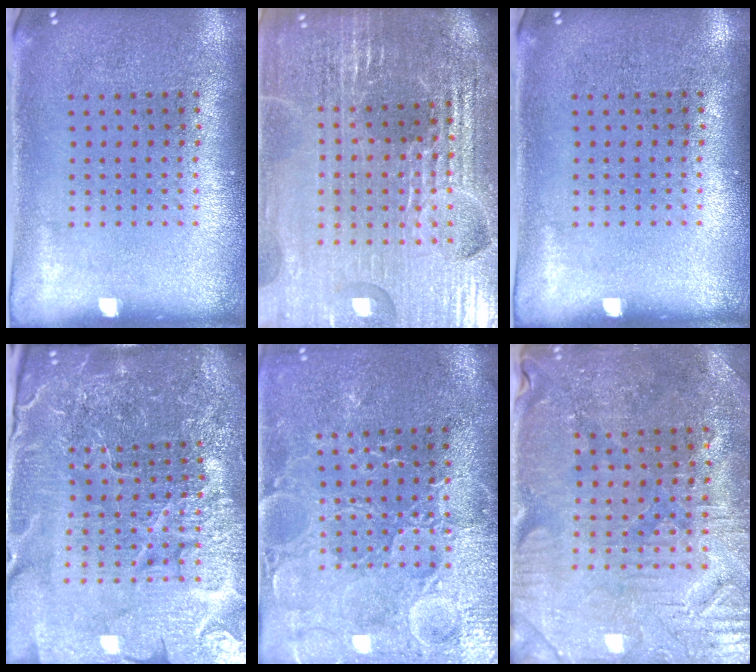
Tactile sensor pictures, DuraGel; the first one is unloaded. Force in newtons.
{"total": 5.3, "press": 4.8, "slide": 2.1}
{"total": 0.0}
{"total": 6.5, "press": 5.7, "slide": 3.1}
{"total": 3.7, "press": 3.6, "slide": 0.9}
{"total": 1.7, "press": 1.6, "slide": 0.5}